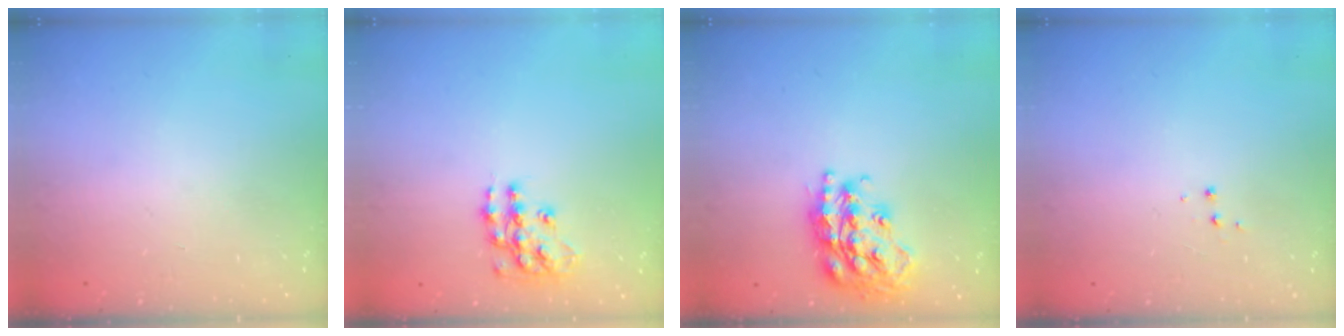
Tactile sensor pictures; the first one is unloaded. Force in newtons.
{"total": 11.7, "press": 11.6, "slide": 0.8}
{"total": 20.5, "press": 20.5, "slide": 1.4}
{"total": 3.9, "press": 3.9, "slide": 0.5}